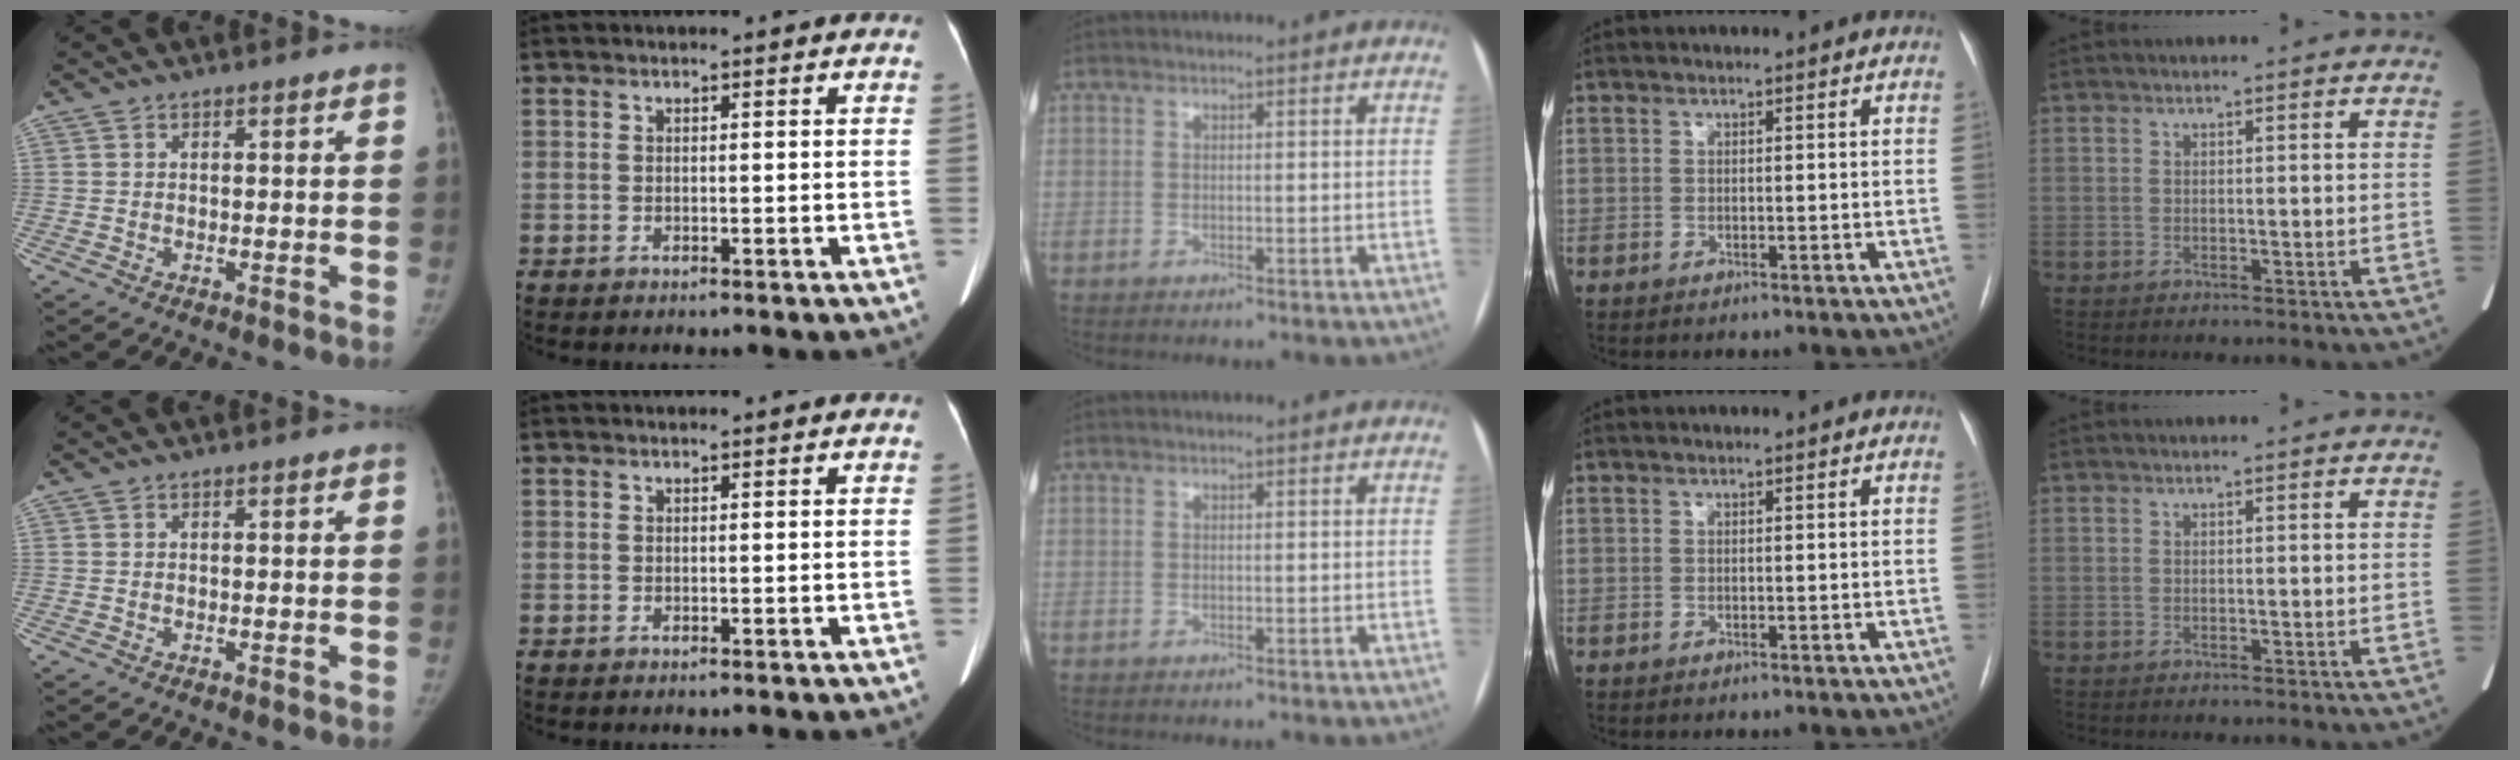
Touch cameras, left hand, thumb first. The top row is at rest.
{}